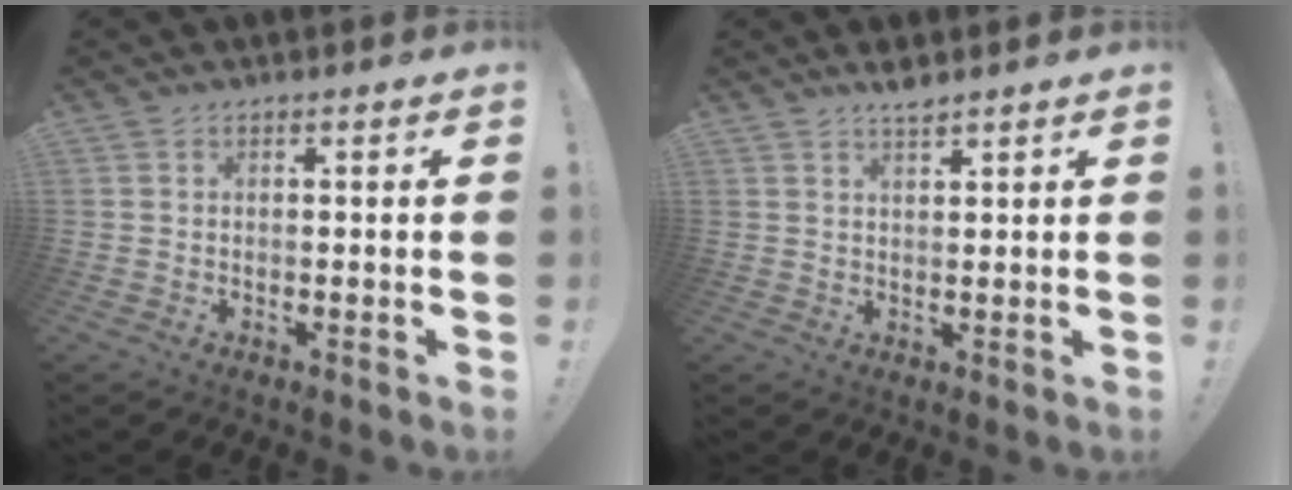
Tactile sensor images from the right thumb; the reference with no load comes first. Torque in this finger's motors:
{"motor_torque": [-0.07, -0.03, 0.10, -0.08, 0.00]}